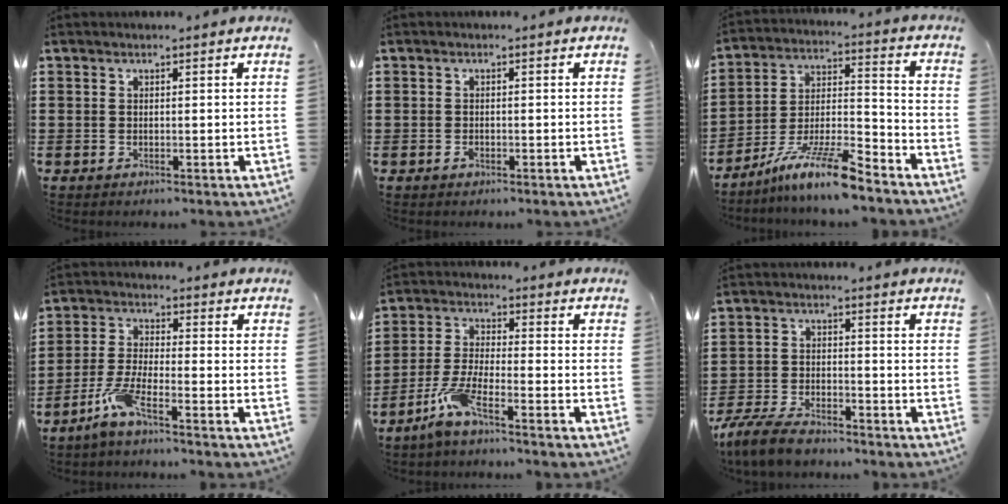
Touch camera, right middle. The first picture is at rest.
{"total": 0.8, "force": [-0.5, 0.4, 0.4], "torque": [-0.009, -0.003, -0.010]}
{"total": 11.1, "force": [-8.9, 0.9, 6.7], "torque": [-0.126, 0.012, -0.172]}
{"total": 5.6, "force": [-4.2, 0.5, 3.7], "torque": [-0.087, -0.012, -0.082]}
{"total": 6.2, "force": [-4.8, 0.5, 3.9], "torque": [-0.091, -0.009, -0.095]}
{"total": 6.4, "force": [-5.6, 1.5, 2.7], "torque": [-0.066, 0.002, -0.112]}